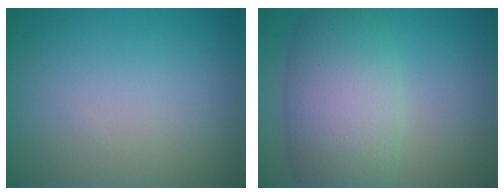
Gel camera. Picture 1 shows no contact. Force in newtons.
{"total": 7.9, "press": 7.9, "slide": 0.5}